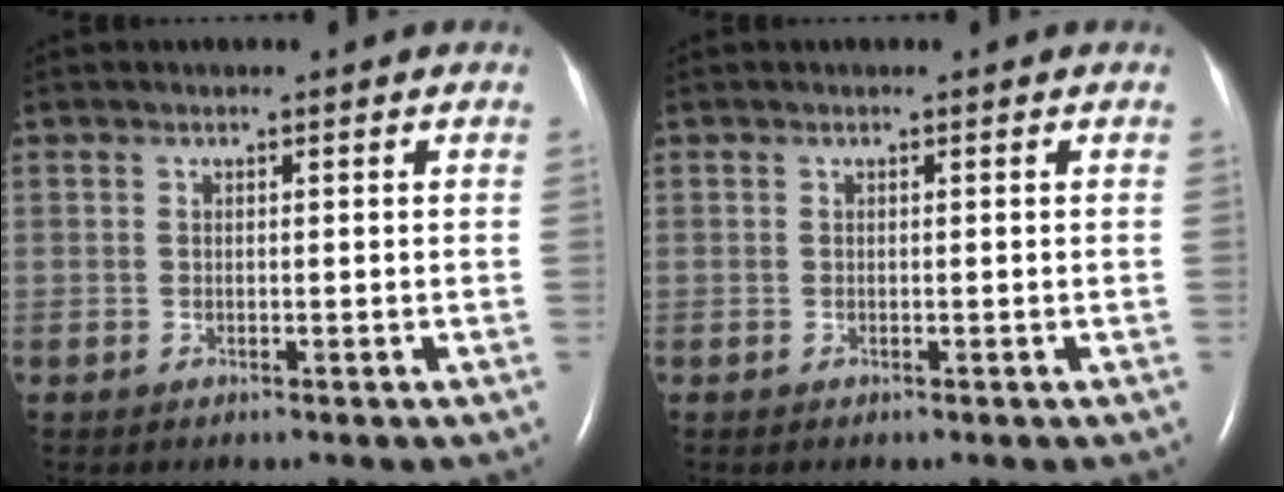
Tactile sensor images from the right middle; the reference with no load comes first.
{"total": 0.0}